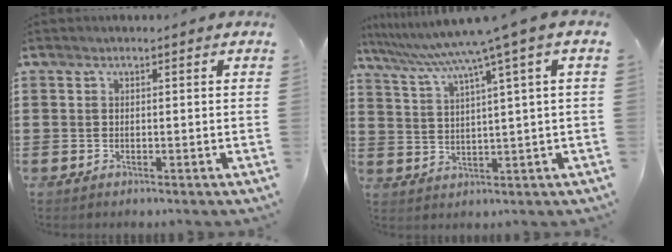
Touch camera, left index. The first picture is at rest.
{"total": 6.7, "force": [4.1, -1.0, 5.2], "torque": [-0.118, -0.035, 0.063]}